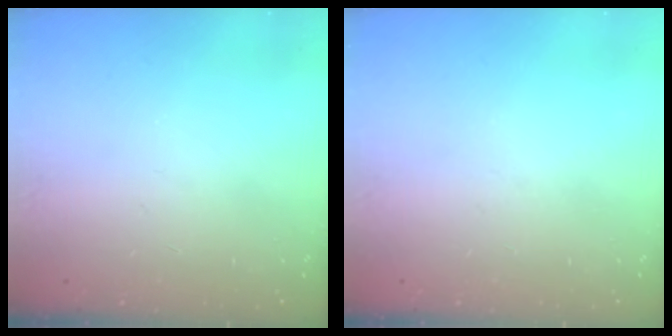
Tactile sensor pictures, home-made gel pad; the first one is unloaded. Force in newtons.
{"total": 0.0}